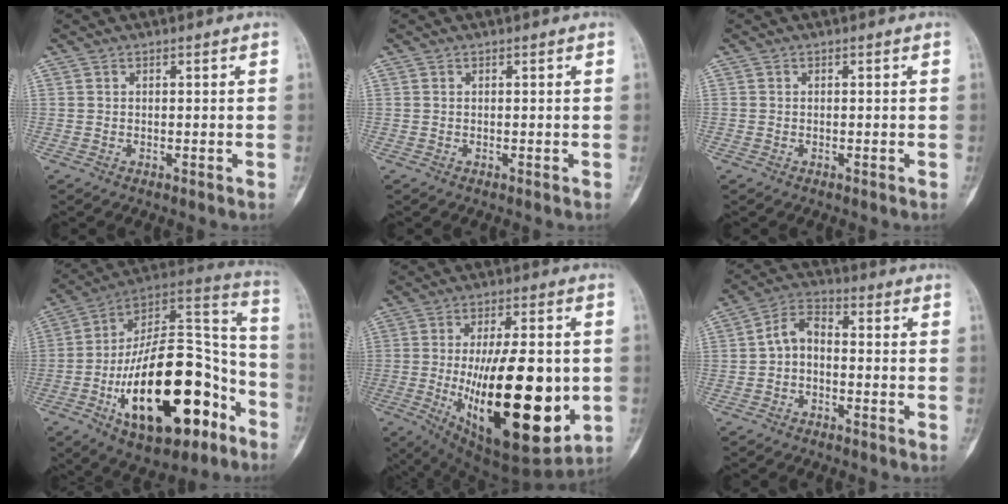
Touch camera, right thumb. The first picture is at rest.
{"total": 0.0}
{"total": 0.0}
{"total": 30.9, "force": [-12.4, 14.5, 24.3], "torque": [-0.376, 0.075, -0.185]}
{"total": 27.3, "force": [-3.9, 10.7, 24.8], "torque": [-0.378, -0.028, -0.037]}
{"total": 5.7, "force": [-0.9, 3.7, 4.3], "torque": [-0.066, 0.028, -0.033]}